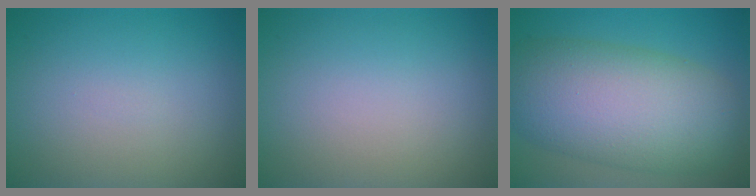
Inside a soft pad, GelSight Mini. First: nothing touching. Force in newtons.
{"total": 0.0}
{"total": 11.5, "press": 11.5, "slide": 0.3}